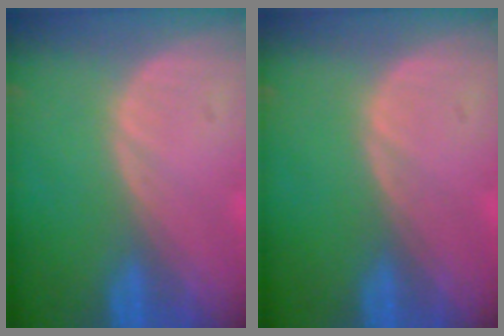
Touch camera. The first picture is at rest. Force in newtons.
{"total": 0.0}